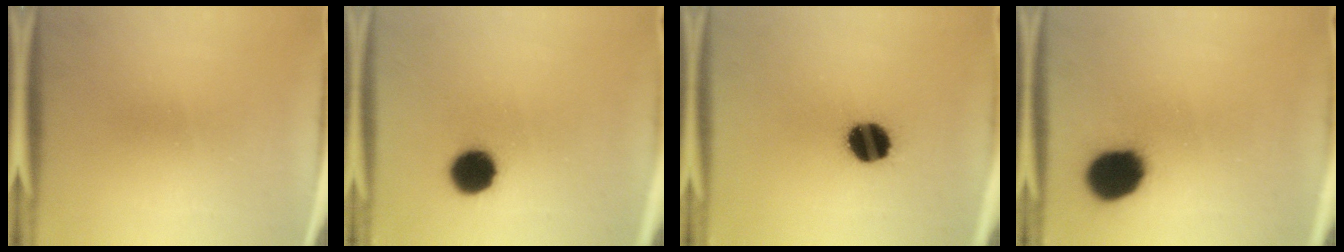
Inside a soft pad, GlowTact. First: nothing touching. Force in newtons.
{"total": 8.9}
{"total": 11.7}
{"total": 13.7}